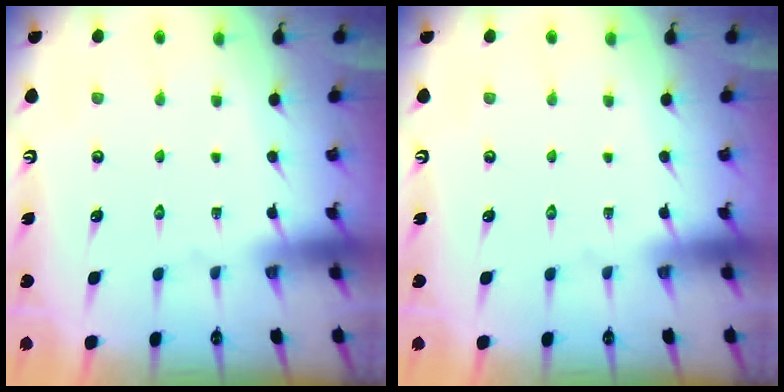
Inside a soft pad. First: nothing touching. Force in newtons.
{"total": 0.0}